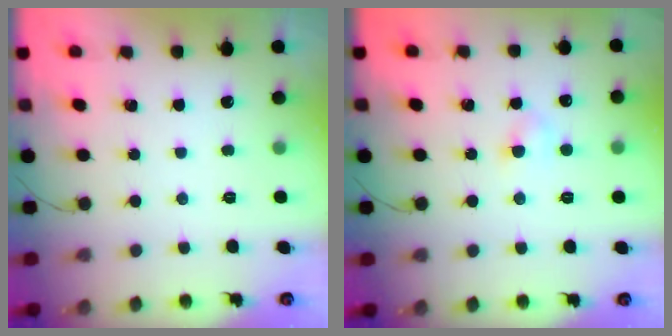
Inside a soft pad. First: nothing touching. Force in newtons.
{"total": 2.9, "press": 2.8, "slide": 1.0}